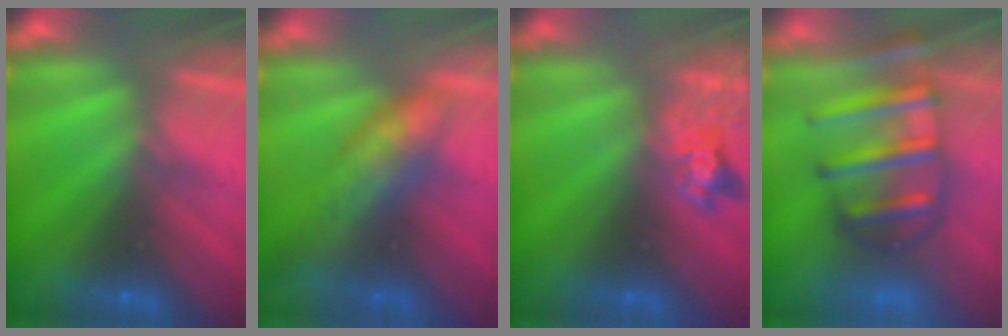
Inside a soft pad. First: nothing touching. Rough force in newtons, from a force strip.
{"total": 9.0}
{"total": 2.4}
{"total": 7.3}